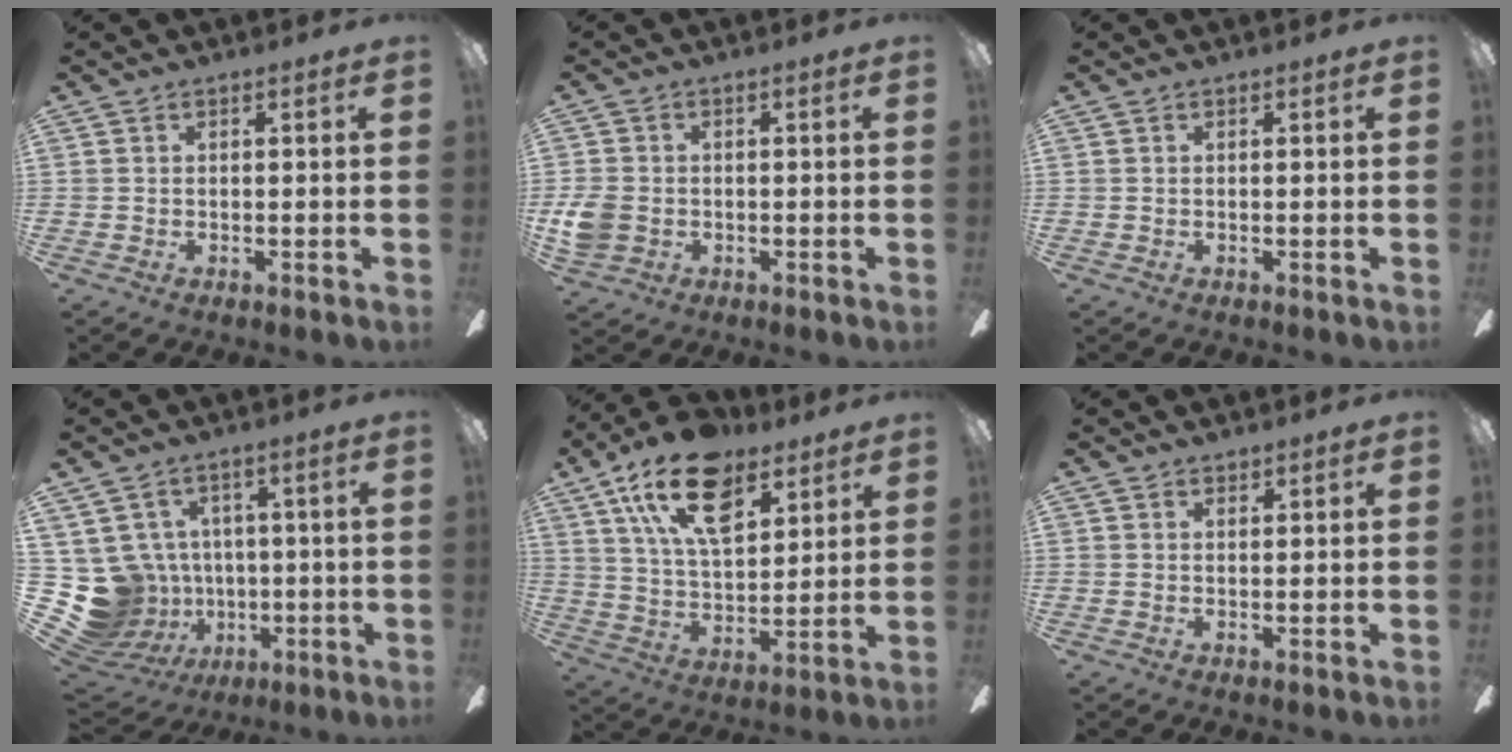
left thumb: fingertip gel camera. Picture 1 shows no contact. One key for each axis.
{"total": 6.0, "fx": -0.9, "fy": 5.0, "fz": 3.1, "tx": -0.073, "ty": 0.004, "tz": -0.016}
{"total": 0.0}
{"total": 13.5, "fx": -0.6, "fy": 12.8, "fz": 4.2, "tx": -0.143, "ty": -0.015, "tz": 0.016}
{"total": 19.8, "fx": 11.2, "fy": 10.3, "fz": 12.7, "tx": -0.230, "ty": -0.040, "tz": 0.198}
{"total": 1.2, "fx": 1.1, "fy": 0.5, "fz": 0.1, "tx": -0.002, "ty": -0.001, "tz": 0.022}